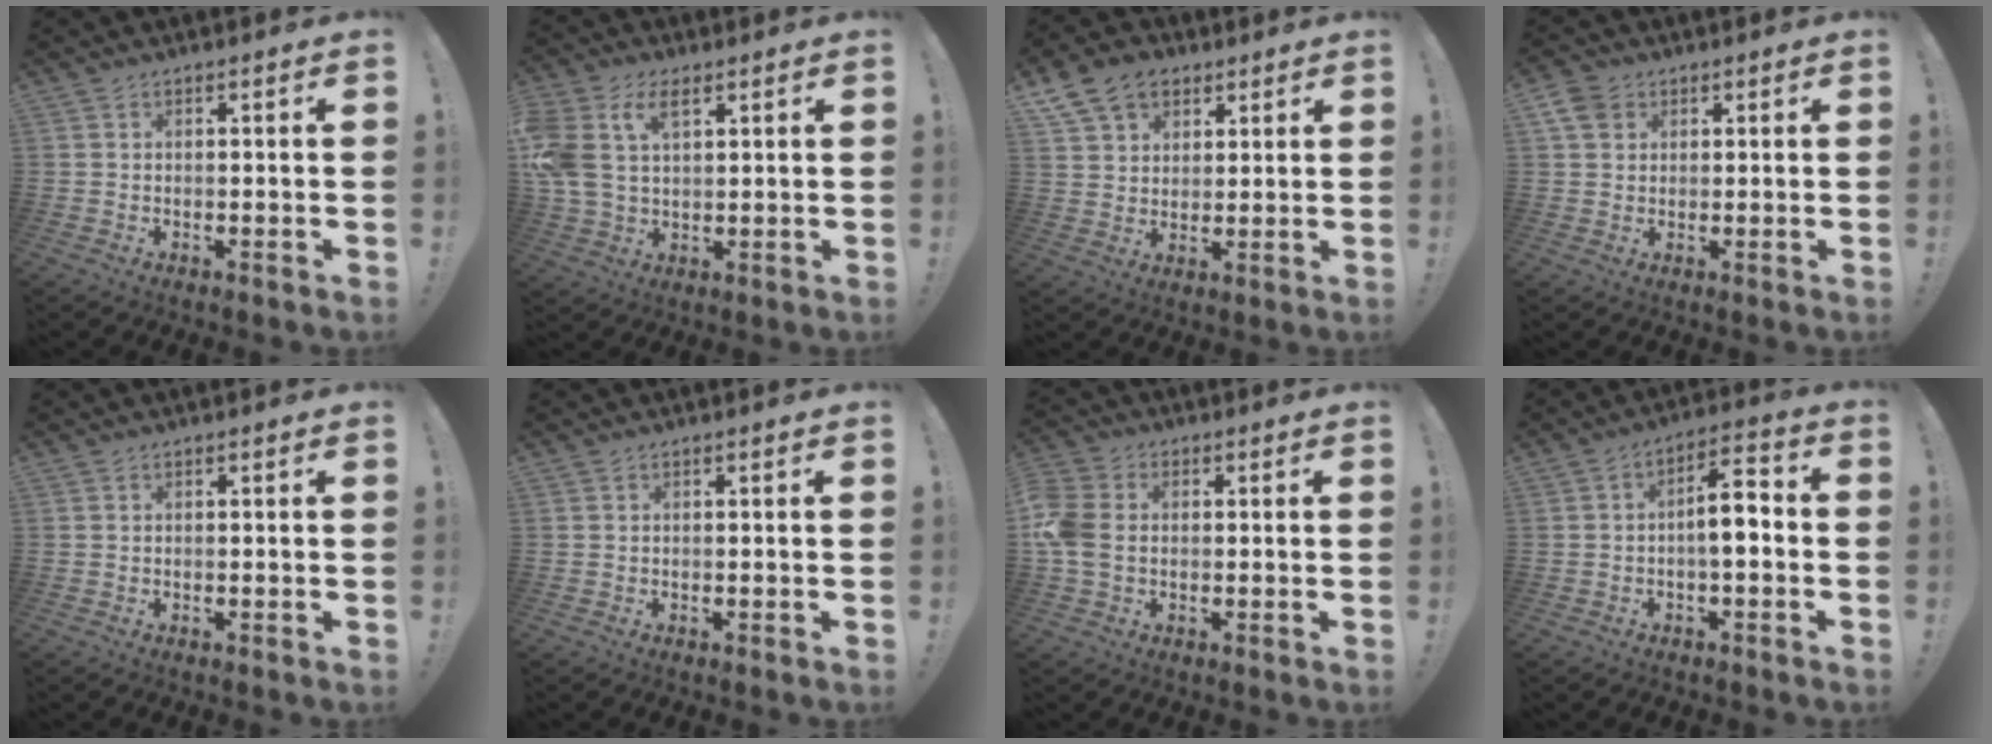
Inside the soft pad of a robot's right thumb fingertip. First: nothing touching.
{"total": 12.0, "force": [5.0, 7.5, 7.9], "torque": [-0.184, -0.014, 0.092]}
{"total": 11.7, "force": [6.3, 8.7, 4.6], "torque": [-0.079, -0.025, 0.127]}
{"total": 5.2, "force": [2.5, 4.1, 2.2], "torque": [-0.026, -0.009, 0.047]}
{"total": 0.0}
{"total": 0.0}
{"total": 9.4, "force": [-0.5, 6.9, 6.3], "torque": [-0.146, 0.006, -0.007]}
{"total": 9.0, "force": [-1.2, 3.4, 8.2], "torque": [-0.125, 0.009, -0.020]}